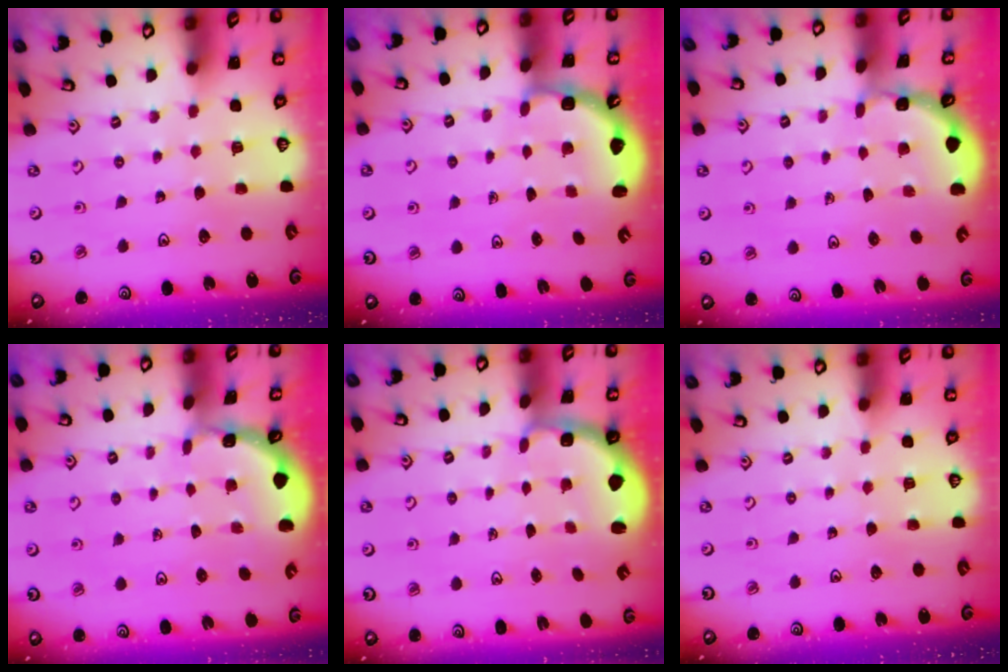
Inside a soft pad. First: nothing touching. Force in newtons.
{"total": 3.2, "press": 2.2, "slide": 2.4}
{"total": 1.7, "press": 1.7, "slide": 0.1}
{"total": 1.2, "press": 1.2, "slide": 0.2}
{"total": 2.4, "press": 1.2, "slide": 2.1}
{"total": 0.0}